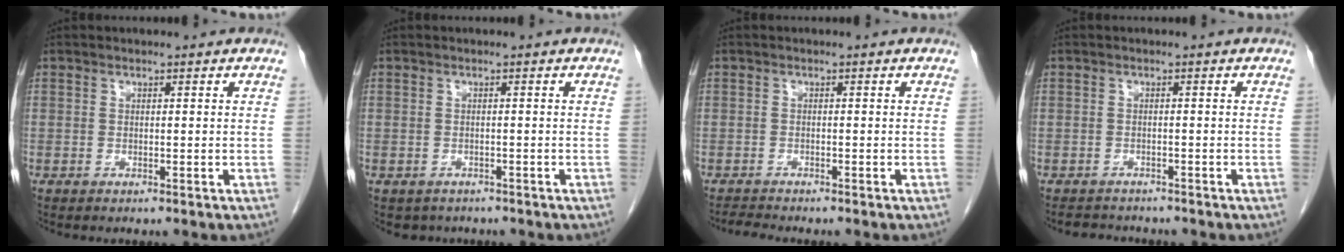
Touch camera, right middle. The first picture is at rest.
{"total": 2.6, "force": [-2.1, 1.6, 0.1], "torque": [-0.002, 0.004, -0.029]}
{"total": 1.5, "force": [-1.4, -0.3, 0.0], "torque": [-0.005, -0.009, -0.026]}
{"total": 3.6, "force": [-3.4, 1.1, 0.4], "torque": [-0.004, -0.007, -0.050]}